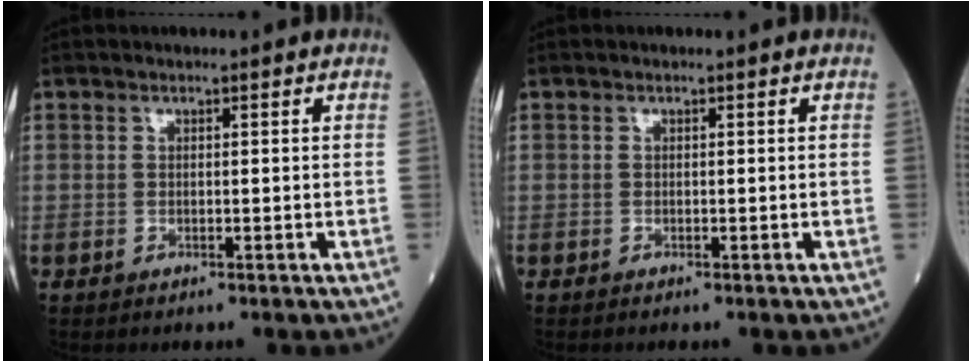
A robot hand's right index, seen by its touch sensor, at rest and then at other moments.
{"total": 0.0}